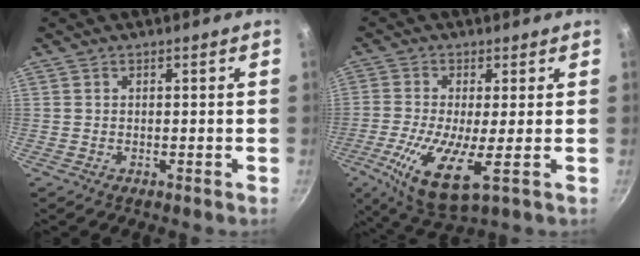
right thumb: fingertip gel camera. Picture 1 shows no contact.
{"total": 11.5, "force": [-2.1, 3.0, 10.9], "torque": [-0.222, -0.020, -0.043]}